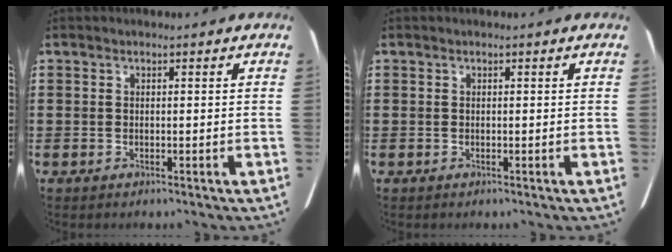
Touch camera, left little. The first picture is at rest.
{"total": 0.0}